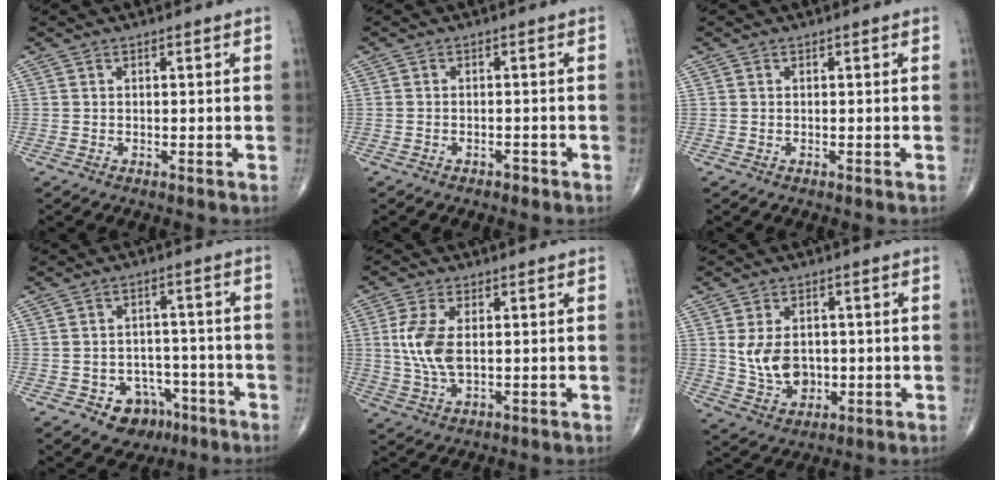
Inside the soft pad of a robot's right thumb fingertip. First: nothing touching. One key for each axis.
{"total": 1.2, "fx": -0.9, "fy": 0.7, "fz": 0.4, "tx": -0.008, "ty": 0.007, "tz": -0.013}
{"total": 0.0}
{"total": 8.4, "fx": -4.5, "fy": 6.3, "fz": 3.1, "tx": -0.013, "ty": 0.040, "tz": -0.058}
{"total": 8.1, "fx": 0.8, "fy": 4.1, "fz": 6.9, "tx": -0.160, "ty": -0.005, "tz": 0.020}
{"total": 8.9, "fx": 0.3, "fy": 6.4, "fz": 6.1, "tx": -0.091, "ty": -0.005, "tz": 0.019}